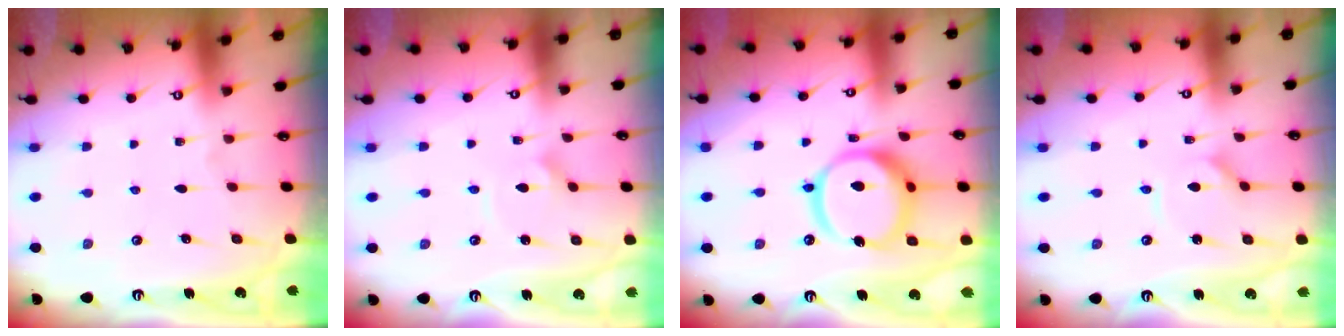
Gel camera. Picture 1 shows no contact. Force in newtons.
{"total": 2.6, "press": 2.6, "slide": 0.3}
{"total": 16.3, "press": 16.2, "slide": 1.7}
{"total": 1.8, "press": 1.7, "slide": 0.2}